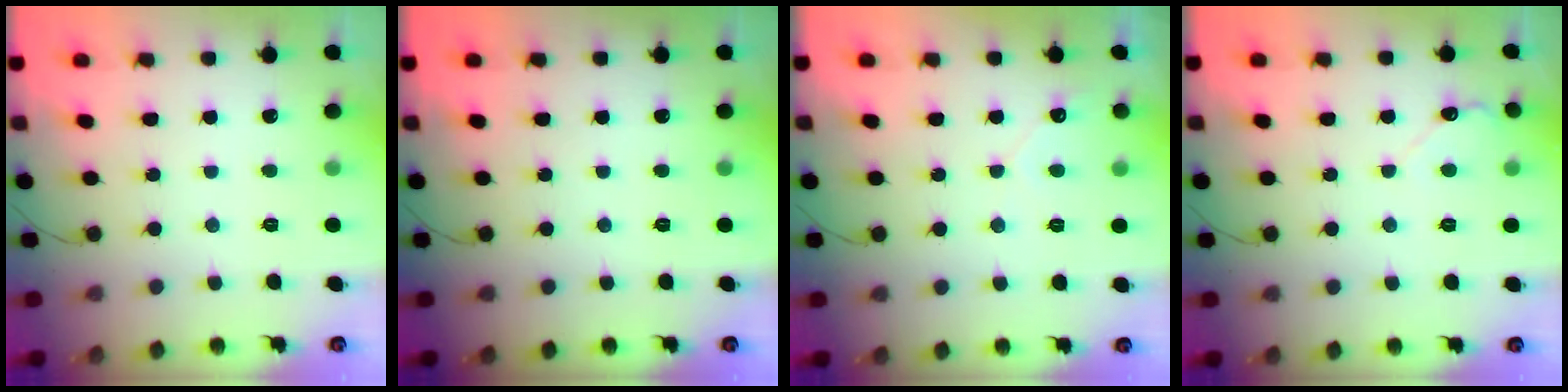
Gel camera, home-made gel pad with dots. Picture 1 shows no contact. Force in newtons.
{"total": 0.0}
{"total": 2.9, "press": 2.9, "slide": 0.1}
{"total": 2.8, "press": 2.7, "slide": 0.3}